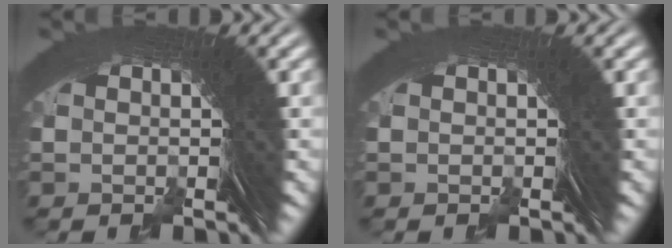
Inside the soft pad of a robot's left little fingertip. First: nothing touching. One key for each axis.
{"total": 0.0}